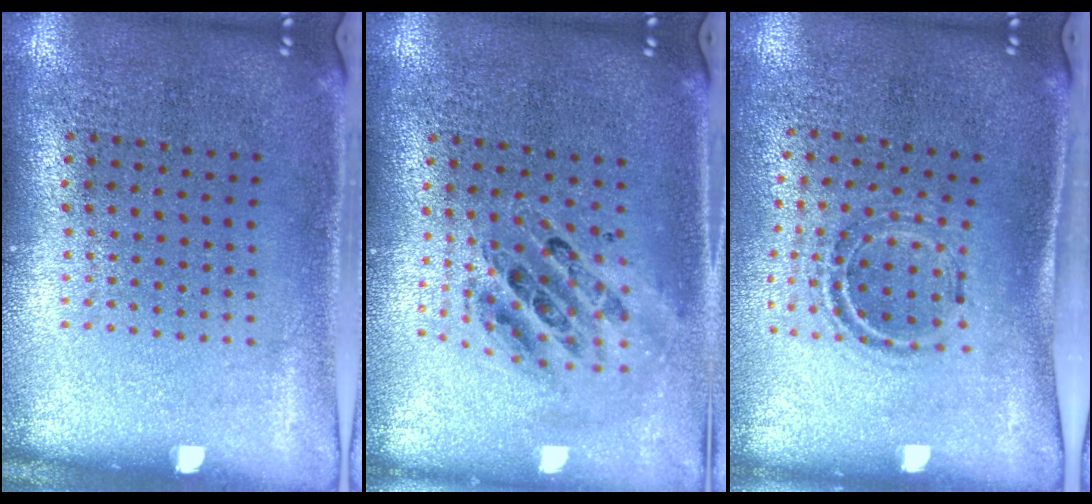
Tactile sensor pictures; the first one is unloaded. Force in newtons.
{"total": 0.9, "press": 0.9, "slide": 0.2}
{"total": 0.9, "press": 0.9, "slide": 0.3}